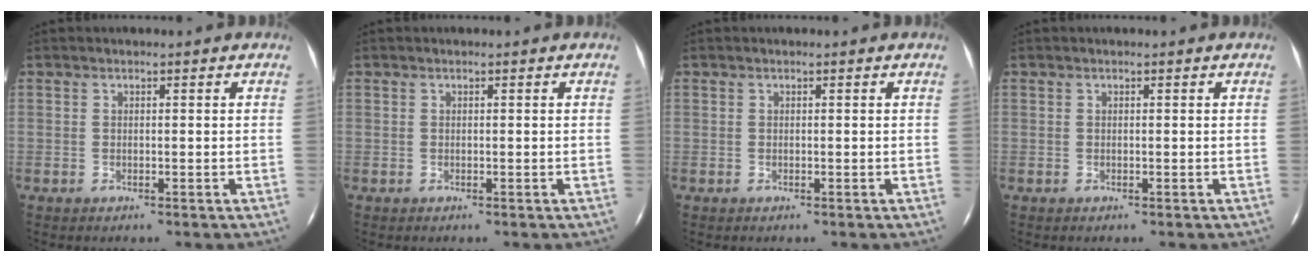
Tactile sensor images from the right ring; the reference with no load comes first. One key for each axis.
{"total": 0.0}
{"total": 0.0}
{"total": 0.0}